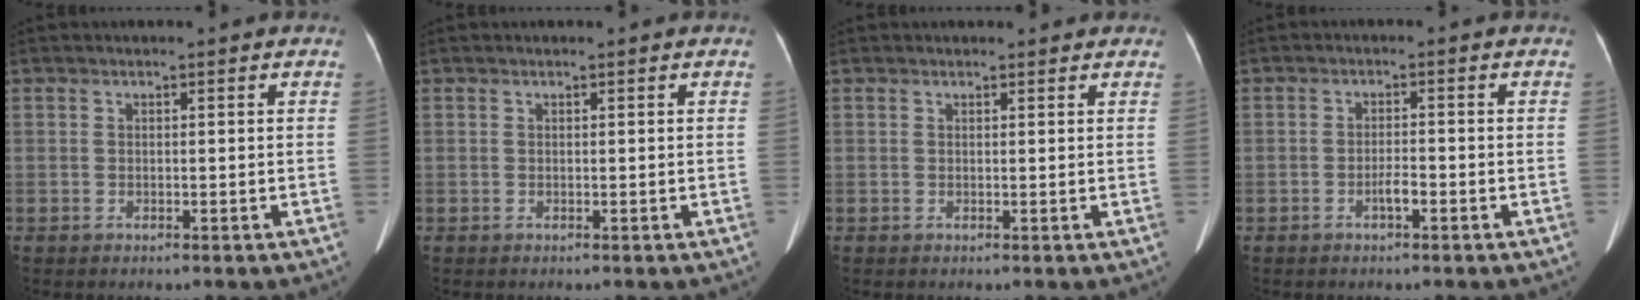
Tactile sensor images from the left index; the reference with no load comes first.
{"total": 0.0}
{"total": 2.6, "force": [2.3, 0.8, 0.8], "torque": [-0.007, 0.016, 0.022]}
{"total": 1.9, "force": [-1.1, 0.3, 1.5], "torque": [-0.027, 0.003, -0.019]}